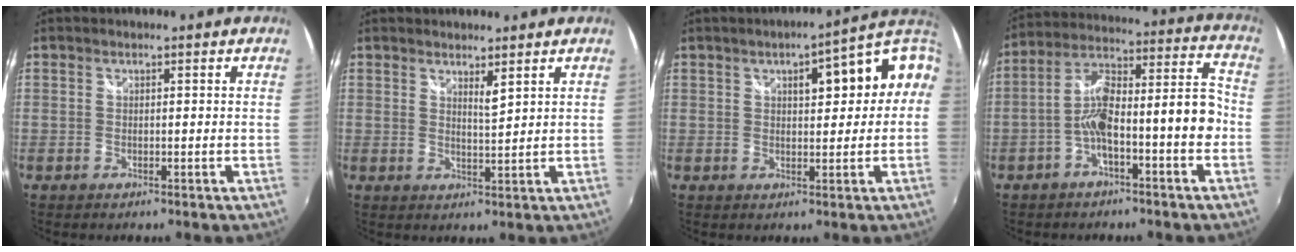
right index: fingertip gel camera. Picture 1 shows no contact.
{"total": 2.5, "force": [1.8, 0.1, 1.7], "torque": [-0.030, -0.004, 0.027]}
{"total": 9.8, "force": [1.6, 3.5, 9.0], "torque": [-0.108, 0.031, 0.036]}
{"total": 12.0, "force": [-3.7, 2.3, 11.2], "torque": [-0.181, 0.038, -0.057]}